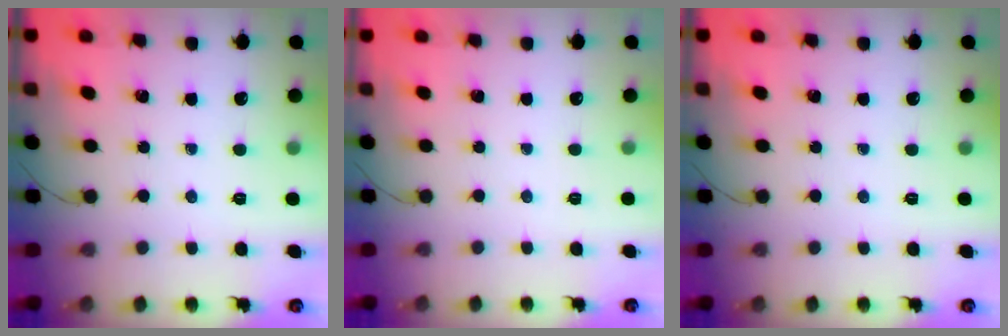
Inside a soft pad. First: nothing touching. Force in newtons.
{"total": 2.5, "press": 2.4, "slide": 0.4}
{"total": 0.0}